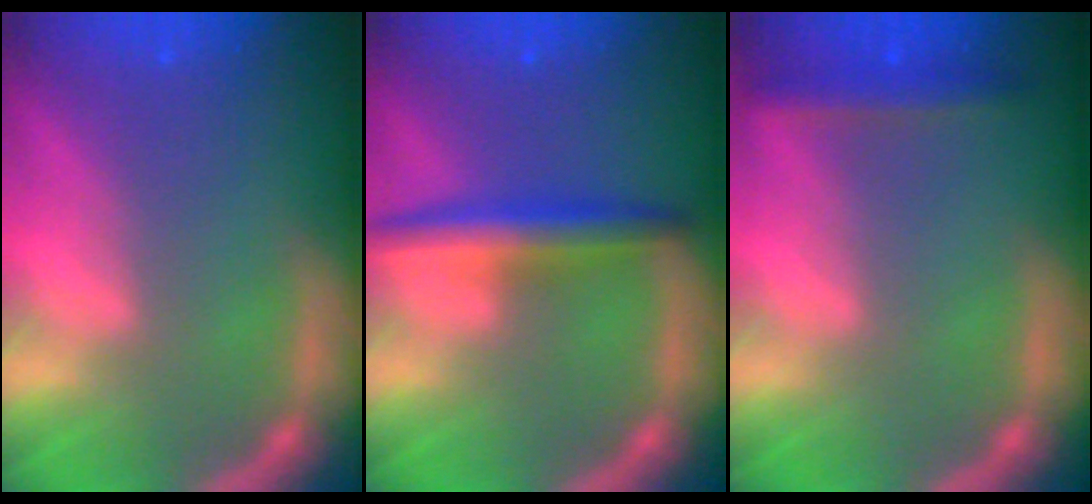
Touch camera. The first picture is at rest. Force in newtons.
{"total": 3.9}
{"total": 2.4}